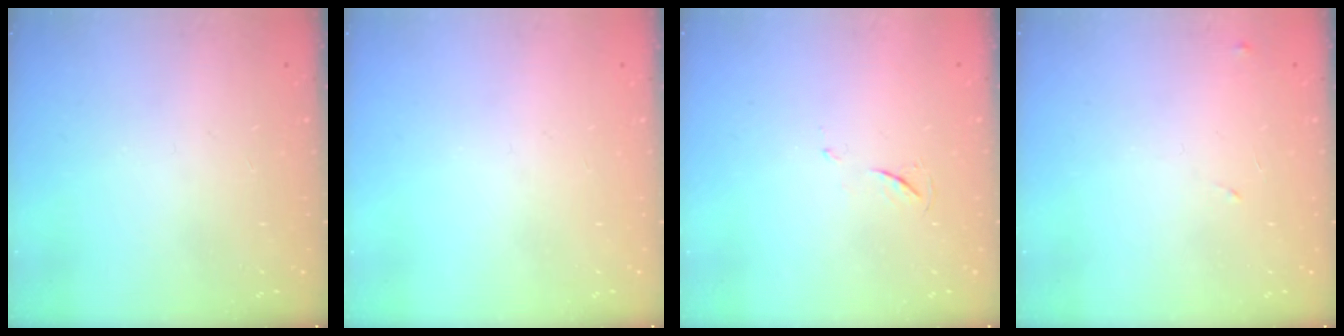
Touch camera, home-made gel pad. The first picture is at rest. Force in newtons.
{"total": 0.0}
{"total": 4.1, "press": 4.1, "slide": 0.6}
{"total": 8.1, "press": 8.1, "slide": 0.6}